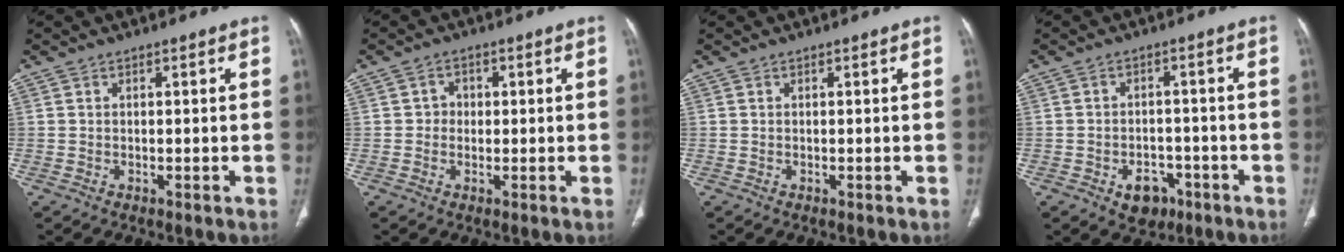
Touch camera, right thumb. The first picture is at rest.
{"total": 2.4, "force": [0.1, 2.2, 0.9], "torque": [0.003, 0.007, -0.002]}
{"total": 0.0}
{"total": 5.8, "force": [-2.9, 4.2, 2.7], "torque": [-0.016, 0.022, -0.033]}